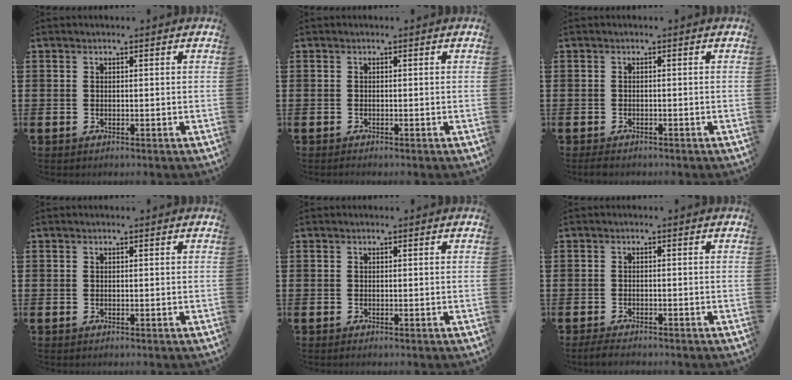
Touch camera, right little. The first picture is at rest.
{"total": 0.0}
{"total": 0.8, "force": [-0.6, 0.3, 0.4], "torque": [-0.010, 0.000, -0.013]}
{"total": 0.0}
{"total": 0.0}
{"total": 1.4, "force": [-1.3, 0.2, 0.6], "torque": [-0.012, 0.002, -0.025]}